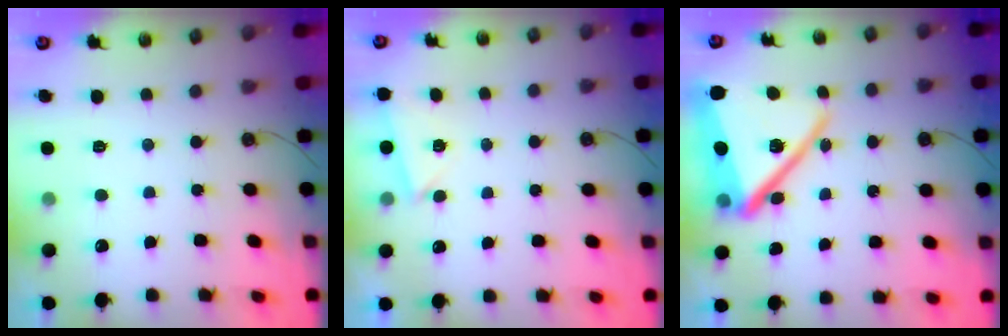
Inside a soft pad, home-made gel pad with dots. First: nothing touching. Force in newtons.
{"total": 3.5, "press": 2.7, "slide": 2.1}
{"total": 22.8, "press": 22.7, "slide": 2.0}